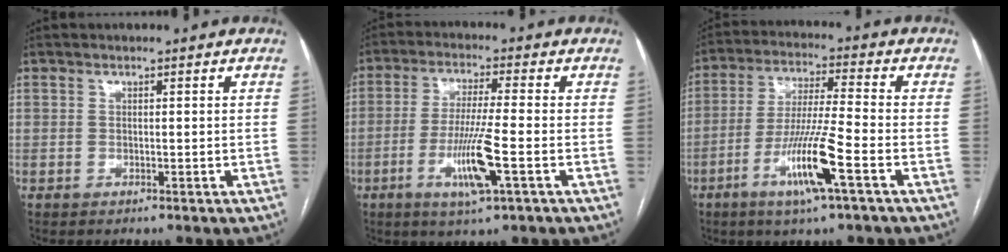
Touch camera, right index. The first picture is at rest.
{"total": 8.9, "force": [-3.1, -0.2, 8.3], "torque": [-0.164, -0.013, -0.057]}
{"total": 11.1, "force": [-4.9, -0.3, 10.0], "torque": [-0.195, -0.014, -0.094]}